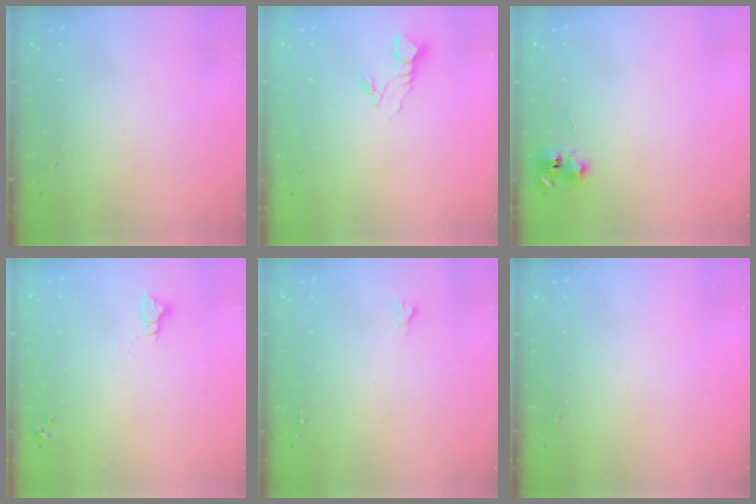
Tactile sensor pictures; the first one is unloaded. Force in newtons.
{"total": 3.7, "press": 3.7, "slide": 0.4}
{"total": 7.5, "press": 7.5, "slide": 0.5}
{"total": 2.7, "press": 2.7, "slide": 0.1}
{"total": 1.9, "press": 1.9, "slide": 0.2}
{"total": 0.0}